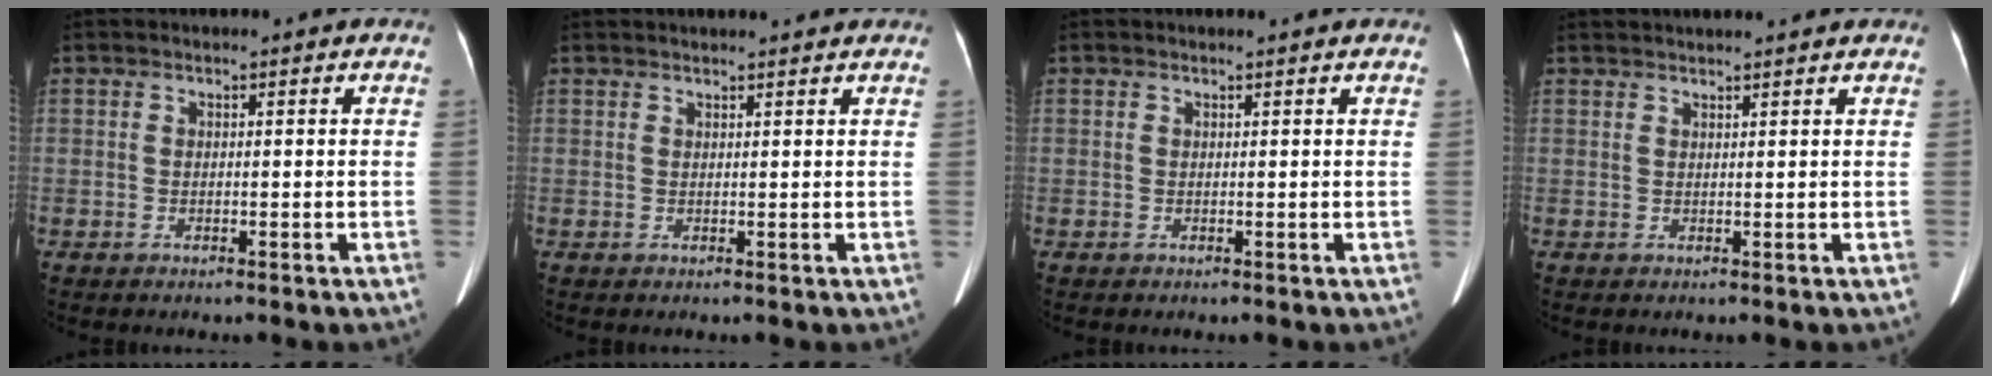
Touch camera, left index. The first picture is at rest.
{"total": 5.3, "force": [5.0, 0.2, 1.7], "torque": [-0.021, 0.025, 0.056]}
{"total": 0.6, "force": [0.6, 0.0, 0.1], "torque": [-0.009, 0.007, 0.008]}
{"total": 6.7, "force": [6.3, 0.0, 2.5], "torque": [-0.034, 0.031, 0.077]}